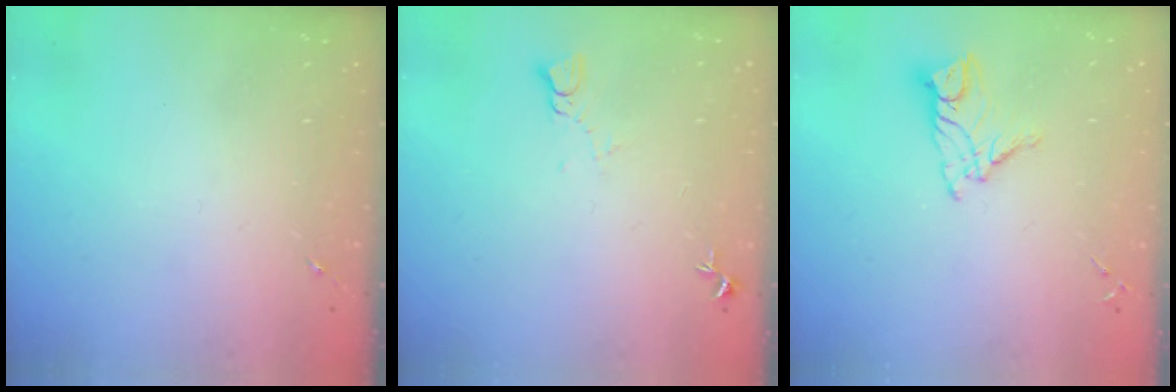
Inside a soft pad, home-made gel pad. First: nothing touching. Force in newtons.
{"total": 3.3, "press": 3.3, "slide": 0.3}
{"total": 10.7, "press": 10.6, "slide": 0.9}